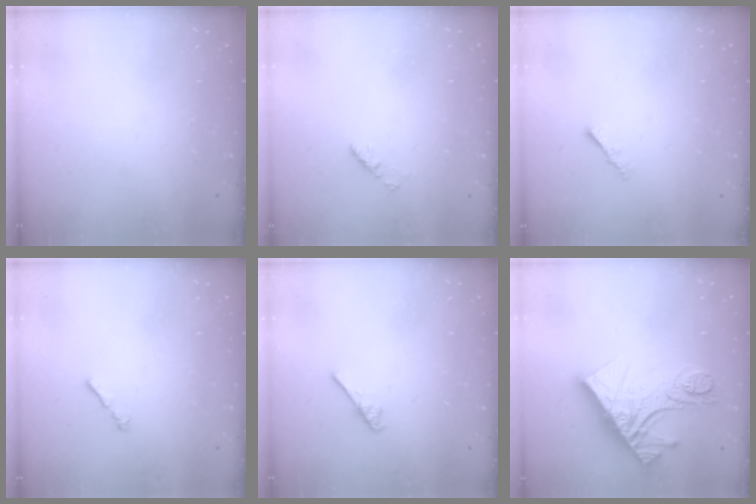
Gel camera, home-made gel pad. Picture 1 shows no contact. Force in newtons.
{"total": 3.4, "press": 3.3, "slide": 0.5}
{"total": 1.0, "press": 1.0, "slide": 0.4}
{"total": 1.0, "press": 0.9, "slide": 0.5}
{"total": 2.6, "press": 2.6, "slide": 0.3}
{"total": 15.7, "press": 15.6, "slide": 1.6}